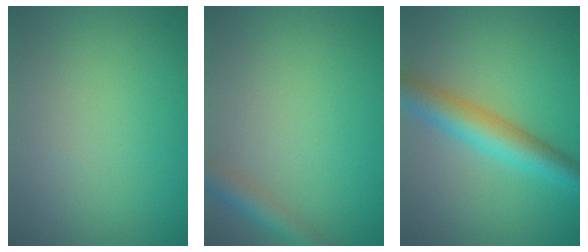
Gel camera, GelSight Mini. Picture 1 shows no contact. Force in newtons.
{"total": 2.4, "press": 2.4, "slide": 0.1}
{"total": 5.4, "press": 5.4, "slide": 0.2}